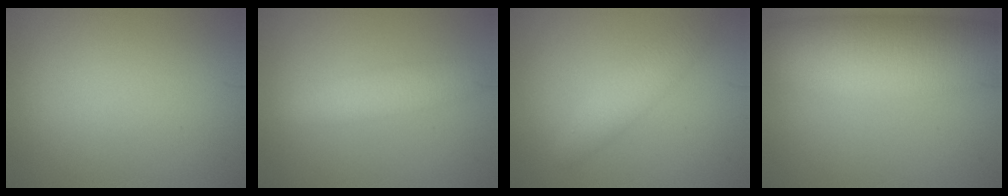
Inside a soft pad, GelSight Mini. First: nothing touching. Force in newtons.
{"total": 3.0, "press": 3.0, "slide": 0.1}
{"total": 2.9, "press": 2.9, "slide": 0.1}
{"total": 11.1, "press": 11.1, "slide": 0.7}